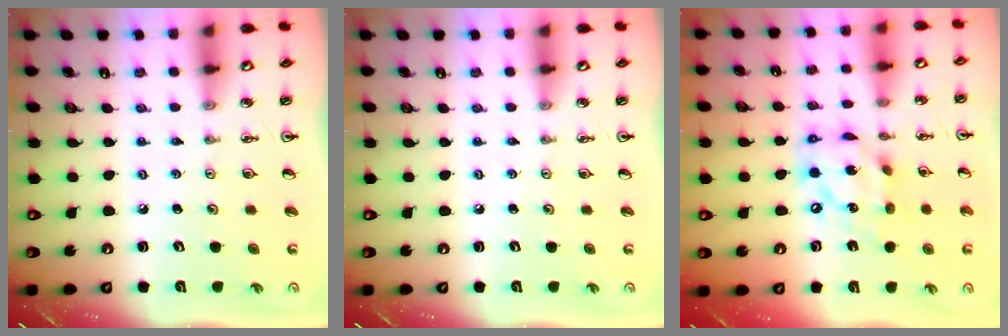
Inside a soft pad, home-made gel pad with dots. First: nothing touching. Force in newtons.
{"total": 0.0}
{"total": 14.3, "press": 14.2, "slide": 1.8}